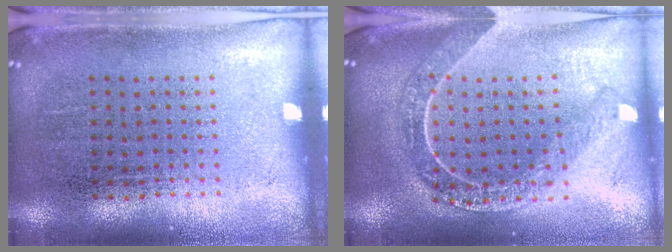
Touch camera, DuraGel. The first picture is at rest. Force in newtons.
{"total": 2.2, "press": 1.9, "slide": 1.1}